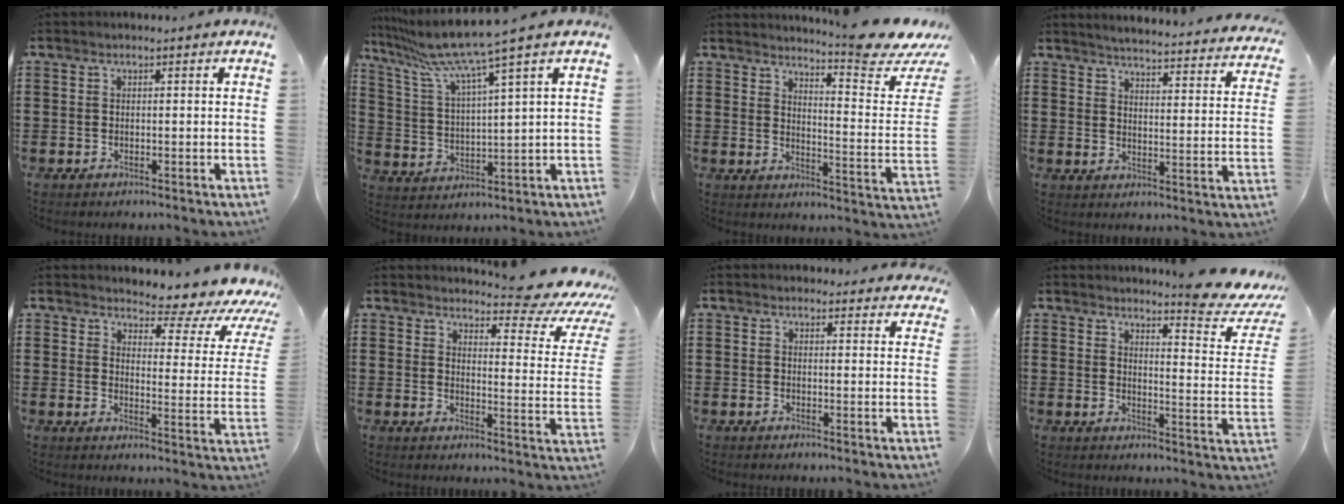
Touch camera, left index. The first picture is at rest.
{"total": 8.3, "force": [6.5, -0.8, 5.1], "torque": [-0.126, -0.041, 0.107]}
{"total": 7.8, "force": [6.6, 0.3, 4.2], "torque": [-0.068, -0.054, 0.104]}
{"total": 3.5, "force": [3.4, -0.6, 0.7], "torque": [-0.035, -0.036, 0.050]}
{"total": 5.1, "force": [4.3, 1.5, 2.3], "torque": [-0.039, -0.040, 0.062]}
{"total": 6.9, "force": [6.1, 1.0, 3.2], "torque": [-0.052, -0.050, 0.098]}
{"total": 2.4, "force": [2.3, 0.4, 0.1], "torque": [0.001, -0.008, 0.043]}
{"total": 6.7, "force": [5.8, 0.1, 3.2], "torque": [-0.055, -0.044, 0.095]}